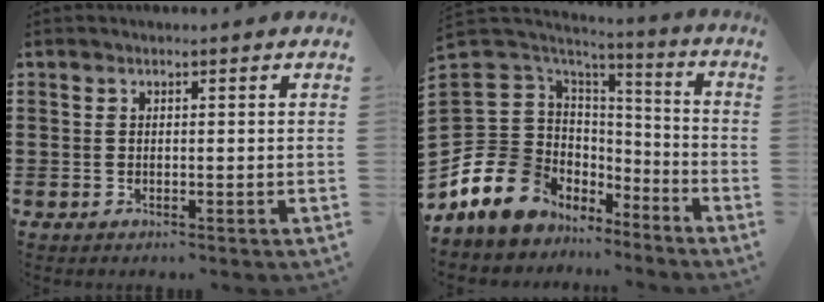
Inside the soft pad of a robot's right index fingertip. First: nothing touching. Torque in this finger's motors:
{"motor_torque": [0.17, 0.46, -0.34, -0.21]}